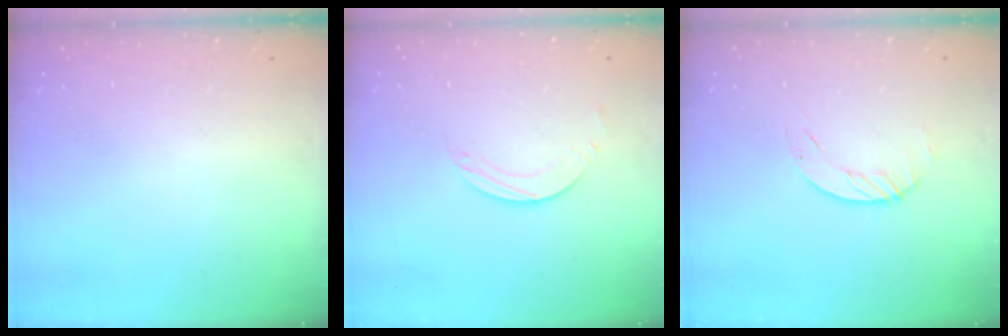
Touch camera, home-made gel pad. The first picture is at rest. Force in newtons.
{"total": 2.0, "press": 2.0, "slide": 0.2}
{"total": 1.2, "press": 1.2, "slide": 0.2}